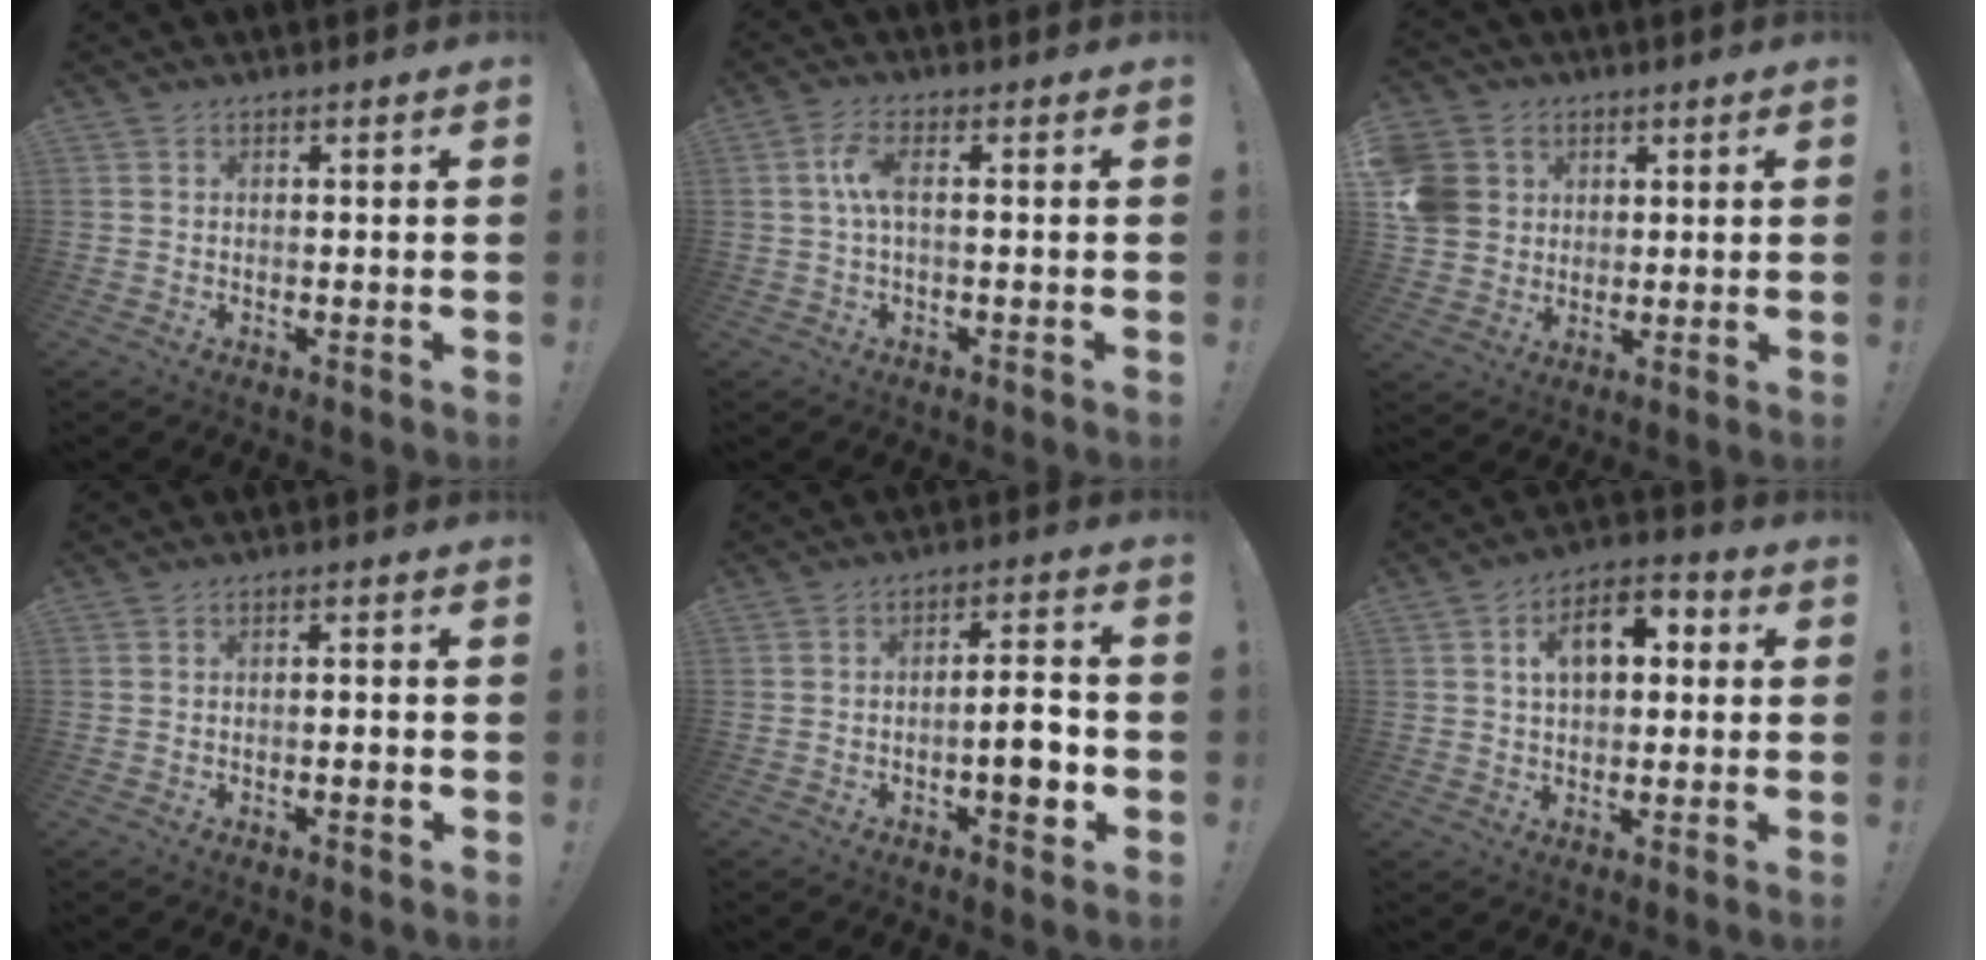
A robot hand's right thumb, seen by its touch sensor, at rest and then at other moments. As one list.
[{"total": 5.8, "force": [0.4, 1.7, 5.6], "torque": [-0.116, -0.003, 0.004]}, {"total": 9.3, "force": [2.6, 8.4, 2.9], "torque": [-0.053, -0.009, 0.057]}, {"total": 1.8, "force": [-0.9, 0.3, 1.5], "torque": [-0.021, 0.004, -0.016]}, {"total": 8.1, "force": [-2.2, 2.9, 7.3], "torque": [-0.087, 0.008, -0.038]}, {"total": 10.4, "force": [2.5, 6.6, 7.7], "torque": [-0.108, 0.008, 0.042]}]